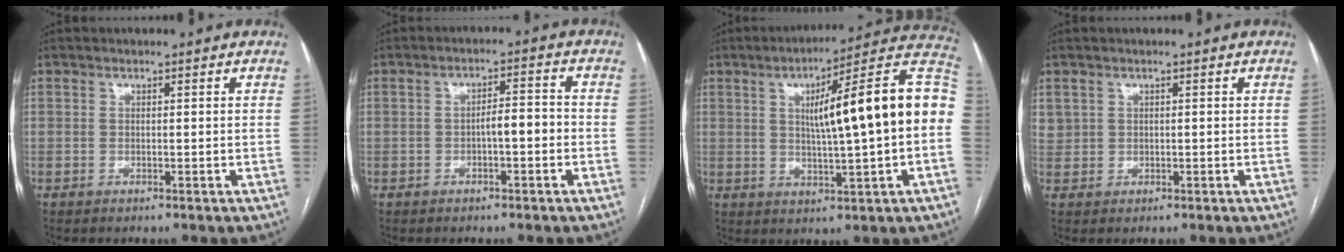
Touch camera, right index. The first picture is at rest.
{"total": 3.8, "force": [-1.0, 1.0, 3.5], "torque": [-0.054, 0.015, -0.013]}
{"total": 18.8, "force": [1.7, 1.2, 18.7], "torque": [-0.253, 0.037, 0.019]}
{"total": 2.0, "force": [1.0, 1.7, 0.3], "torque": [0.006, 0.010, 0.018]}